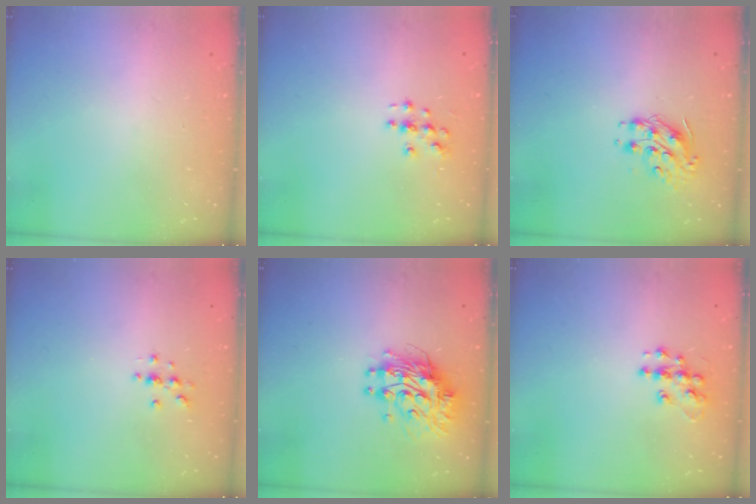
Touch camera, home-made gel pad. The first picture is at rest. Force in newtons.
{"total": 3.1, "press": 3.1, "slide": 0.2}
{"total": 8.4, "press": 8.4, "slide": 0.5}
{"total": 3.0, "press": 3.0, "slide": 0.4}
{"total": 11.5, "press": 11.5, "slide": 1.0}
{"total": 9.4, "press": 9.4, "slide": 0.5}